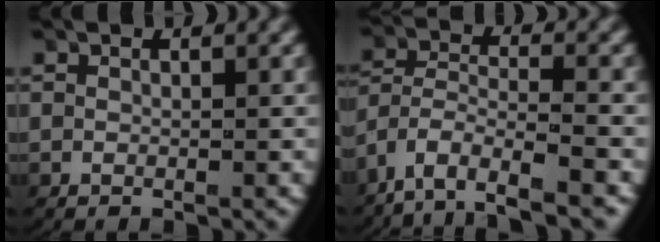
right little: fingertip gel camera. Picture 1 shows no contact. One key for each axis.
{"total": 7.1, "fx": -4.5, "fy": 3.4, "fz": 4.2, "tx": -0.105, "ty": -0.042, "tz": -0.060}